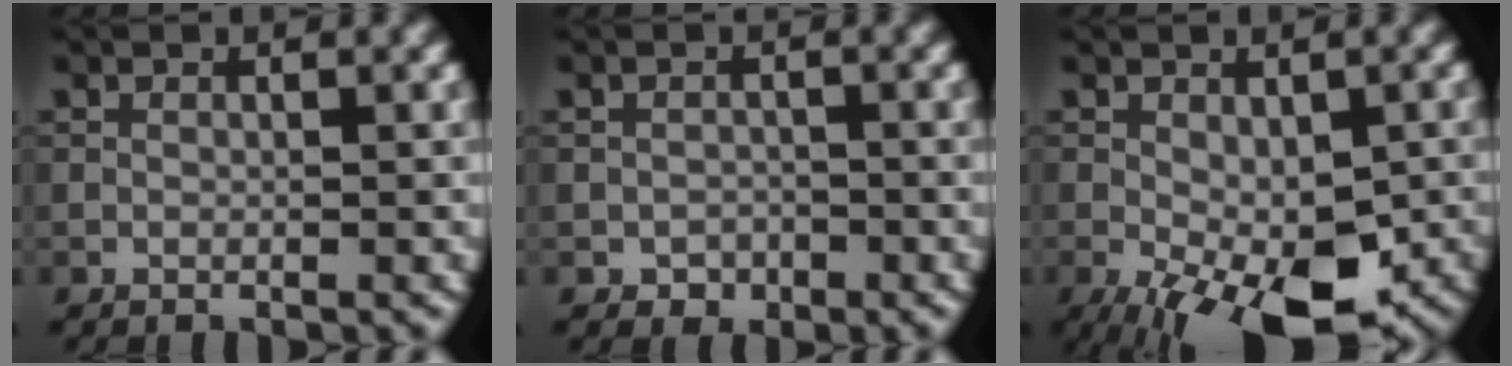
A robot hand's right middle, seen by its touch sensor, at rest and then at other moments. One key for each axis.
{"total": 1.4, "fx": -0.7, "fy": 1.1, "fz": 0.5, "tx": -0.002, "ty": -0.002, "tz": -0.013}
{"total": 10.2, "fx": -4.1, "fy": 4.7, "fz": 8.1, "tx": -0.146, "ty": -0.027, "tz": -0.049}